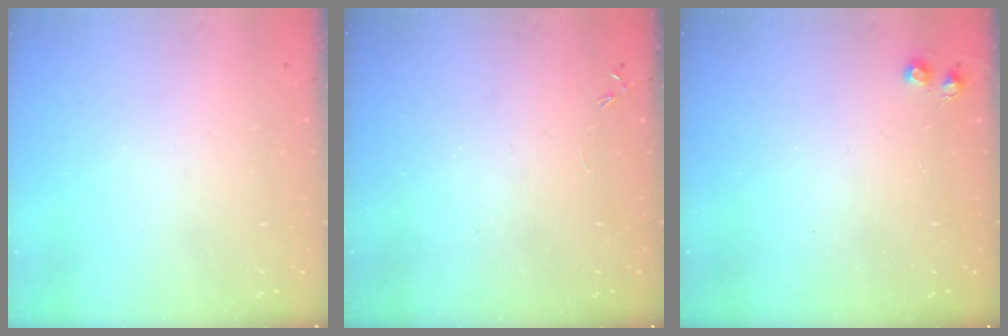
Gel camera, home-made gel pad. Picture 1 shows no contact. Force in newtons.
{"total": 0.0}
{"total": 5.3, "press": 5.2, "slide": 0.7}